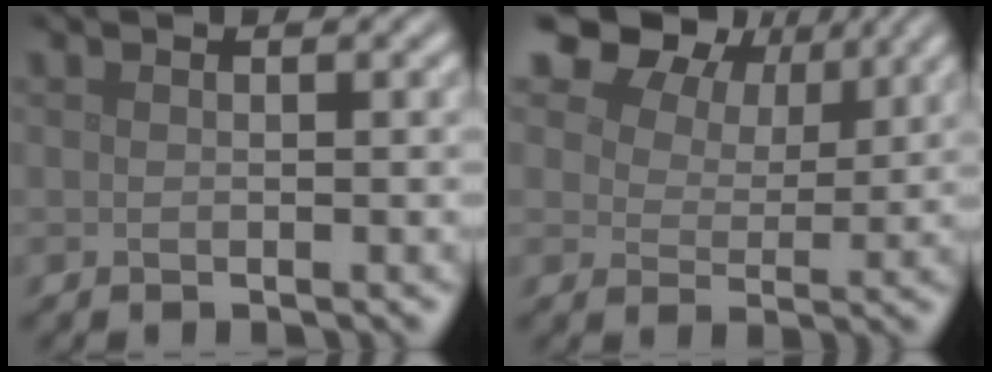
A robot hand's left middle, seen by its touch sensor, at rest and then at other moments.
{"total": 11.1, "force": [7.8, 6.0, 5.2], "torque": [-0.120, 0.007, 0.128]}